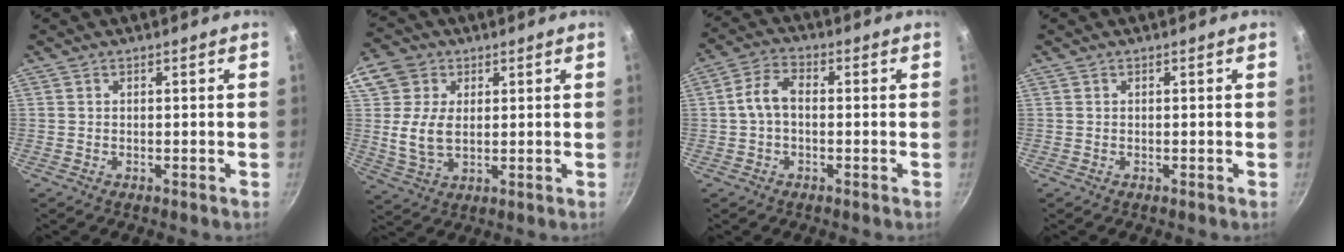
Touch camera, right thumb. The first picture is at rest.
{"total": 10.2, "force": [1.8, 7.5, 6.7], "torque": [-0.108, -0.010, 0.028]}
{"total": 5.8, "force": [-0.3, 3.7, 4.5], "torque": [-0.082, 0.027, -0.013]}
{"total": 0.0}